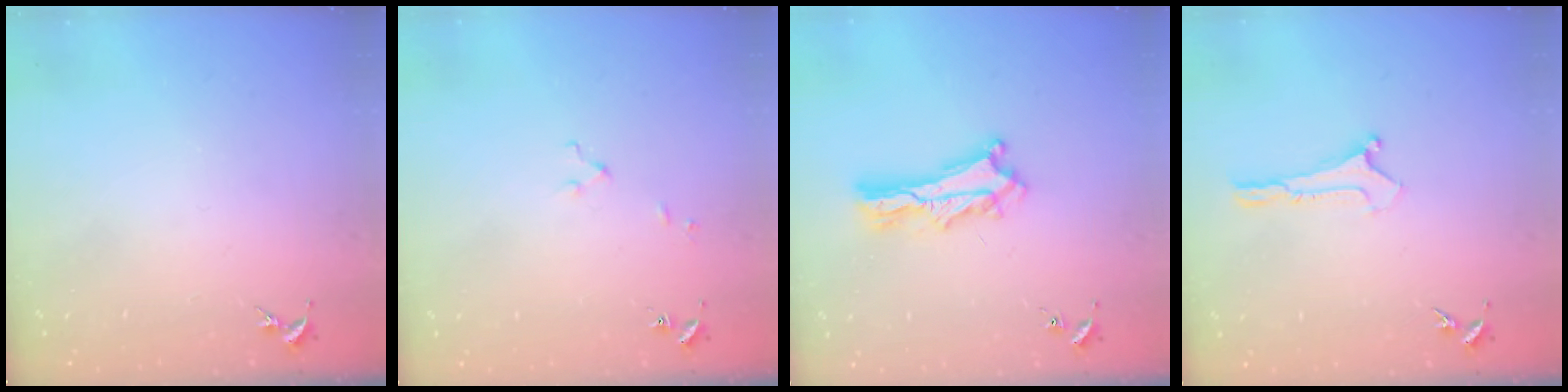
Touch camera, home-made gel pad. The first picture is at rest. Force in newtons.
{"total": 2.5, "press": 2.5, "slide": 0.2}
{"total": 4.7, "press": 4.7, "slide": 0.3}
{"total": 0.0}